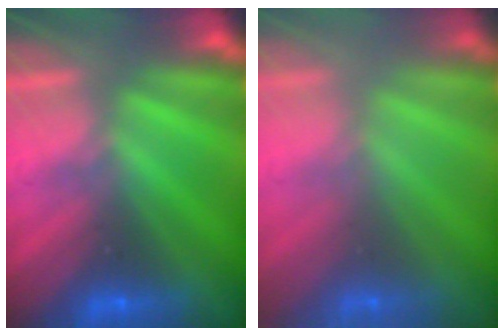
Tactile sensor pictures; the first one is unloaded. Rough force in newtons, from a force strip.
{"total": 3.4}